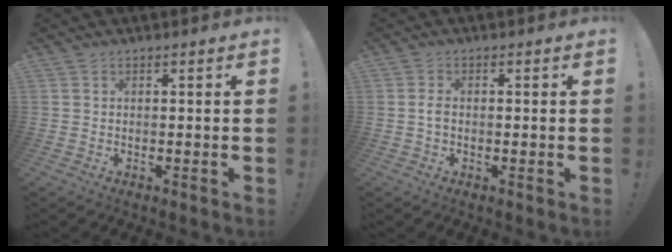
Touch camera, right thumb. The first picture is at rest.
{"total": 1.9, "force": [-0.5, 1.1, 1.5], "torque": [-0.035, 0.009, -0.008]}